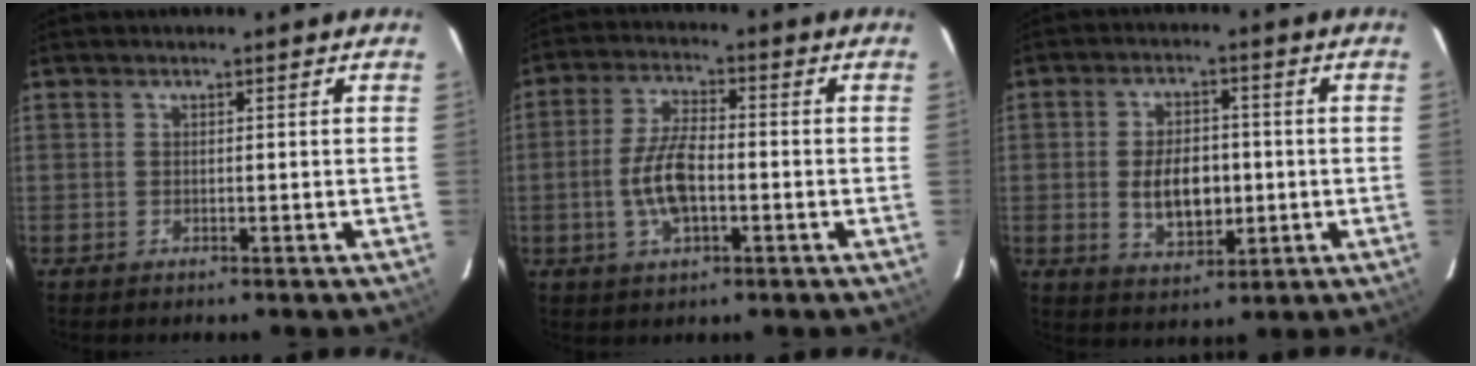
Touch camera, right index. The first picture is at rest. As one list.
[{"total": 8.5, "force": [-2.0, 3.4, 7.5], "torque": [-0.154, 0.004, -0.037]}, {"total": 9.0, "force": [-1.0, 5.3, 7.2], "torque": [-0.138, -0.001, -0.007]}]